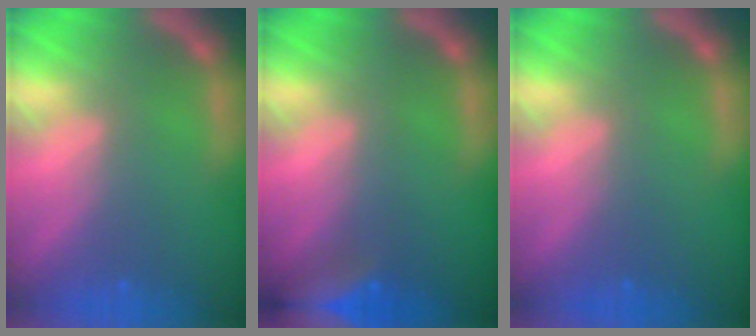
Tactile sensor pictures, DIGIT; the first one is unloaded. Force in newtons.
{"total": 7.0}
{"total": 0.0}